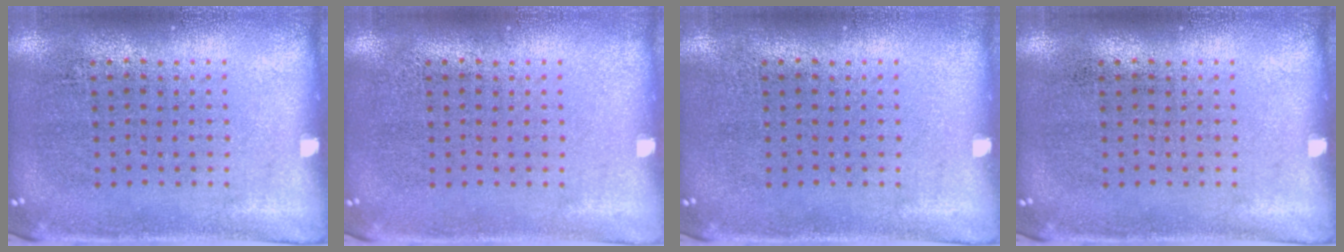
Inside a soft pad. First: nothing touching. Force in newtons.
{"total": 0.0}
{"total": 0.0}
{"total": 0.0}